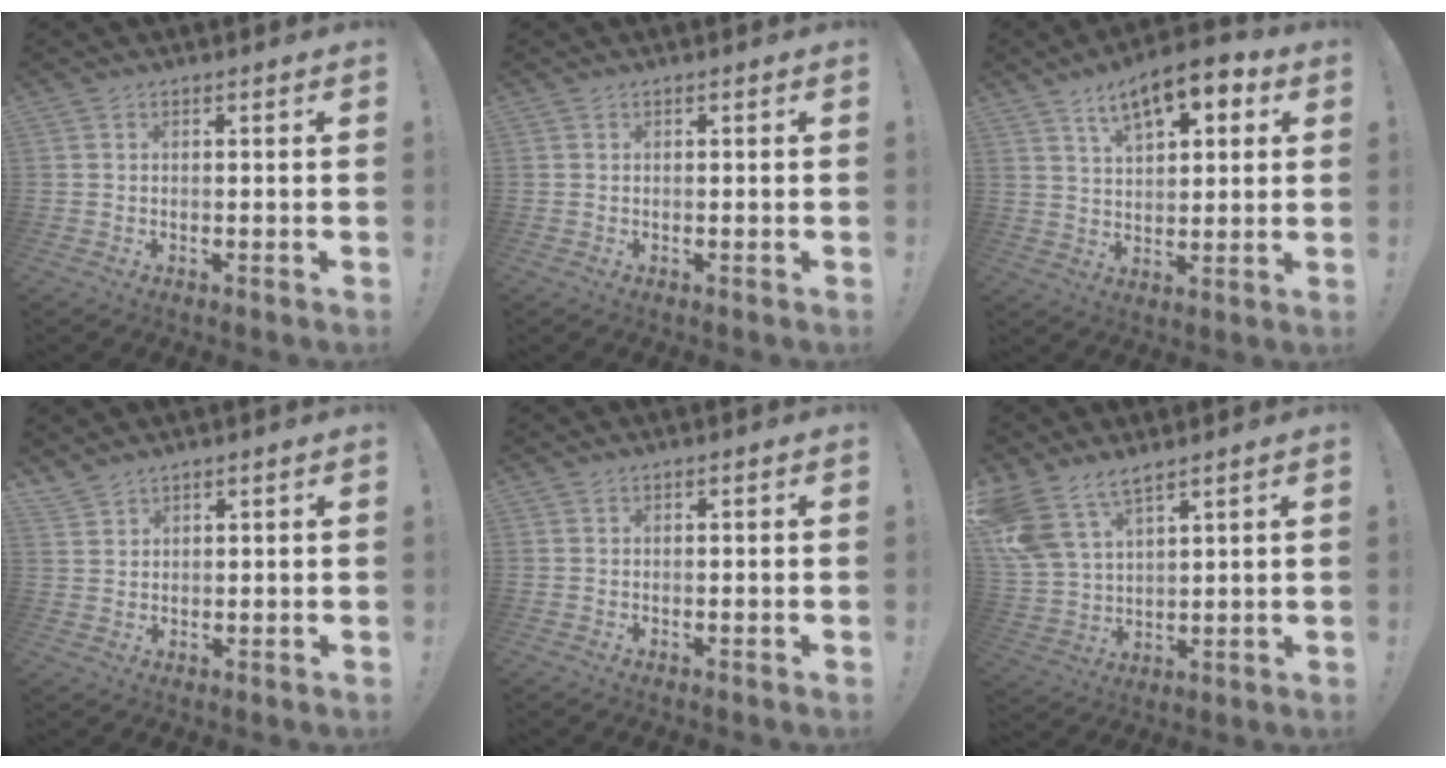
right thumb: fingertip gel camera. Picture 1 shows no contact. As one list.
[{"total": 0.0}, {"total": 11.9, "force": [6.7, 5.4, 8.2], "torque": [-0.130, -0.027, 0.116]}, {"total": 3.9, "force": [3.2, 2.0, 0.6], "torque": [-0.010, -0.022, 0.062]}, {"total": 0.0}, {"total": 10.6, "force": [8.0, 4.6, 5.2], "torque": [-0.114, -0.042, 0.157]}]